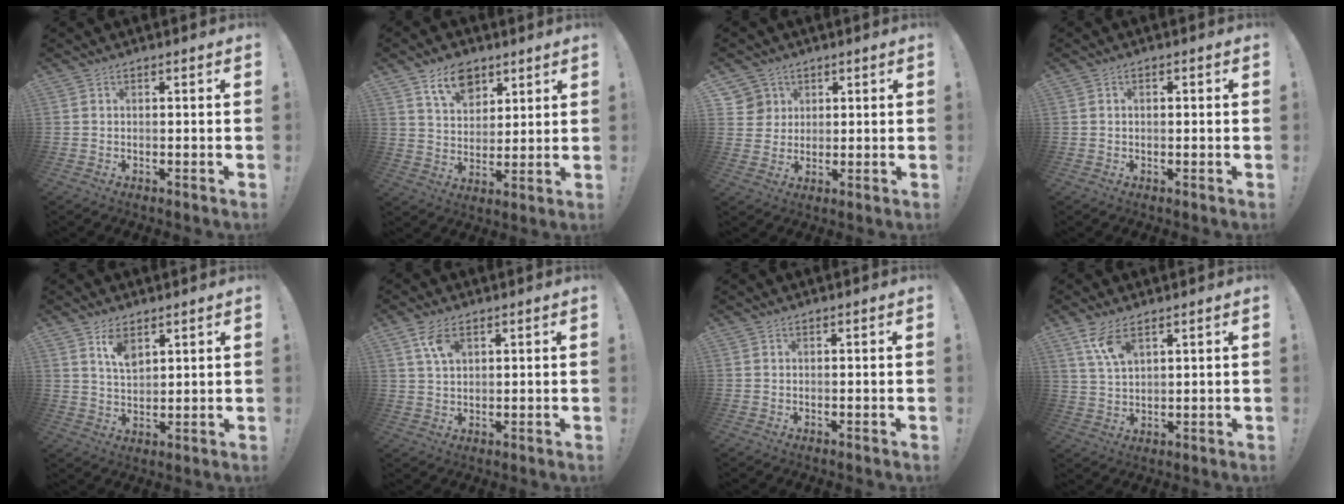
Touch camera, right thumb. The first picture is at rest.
{"total": 11.1, "force": [6.8, 7.1, 5.2], "torque": [-0.081, -0.027, 0.128]}
{"total": 5.8, "force": [2.7, 5.1, 0.1], "torque": [0.000, -0.022, 0.053]}
{"total": 0.9, "force": [-0.1, 0.6, 0.7], "torque": [-0.005, 0.001, -0.003]}
{"total": 7.2, "force": [4.5, 3.7, 4.3], "torque": [-0.065, -0.024, 0.079]}
{"total": 6.4, "force": [3.1, 3.6, 4.3], "torque": [-0.073, -0.010, 0.059]}
{"total": 0.0}
{"total": 8.0, "force": [4.9, 3.4, 5.4], "torque": [-0.096, -0.021, 0.091]}